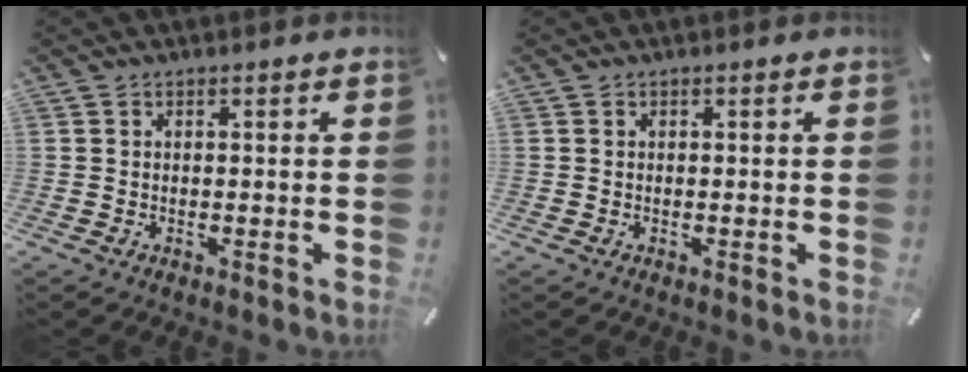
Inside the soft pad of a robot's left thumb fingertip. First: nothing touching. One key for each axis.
{"total": 0.0}